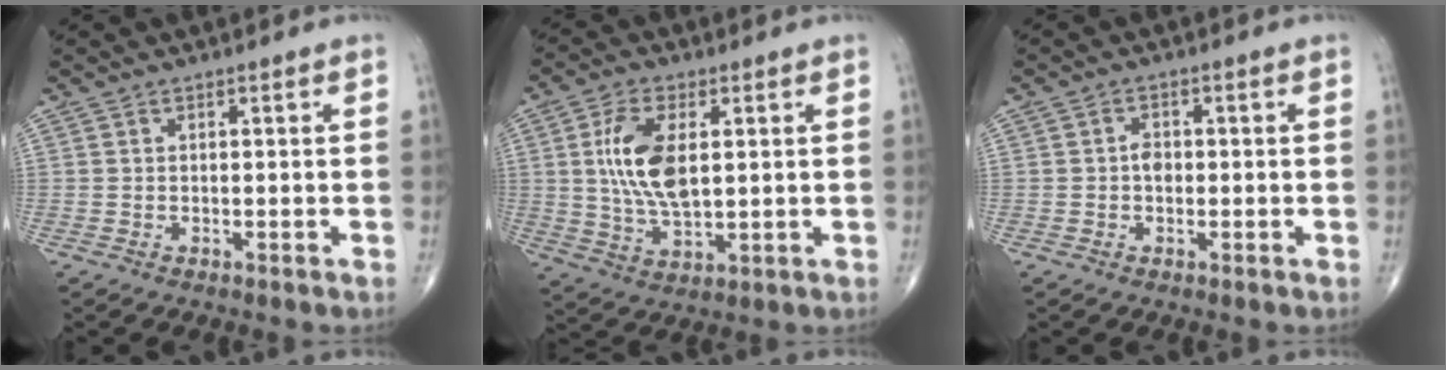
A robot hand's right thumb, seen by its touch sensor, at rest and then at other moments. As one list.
[{"total": 11.5, "force": [2.1, 5.7, 9.7], "torque": [-0.188, -0.010, 0.043]}, {"total": 2.2, "force": [-0.2, 1.6, 1.4], "torque": [-0.015, 0.005, -0.006]}]